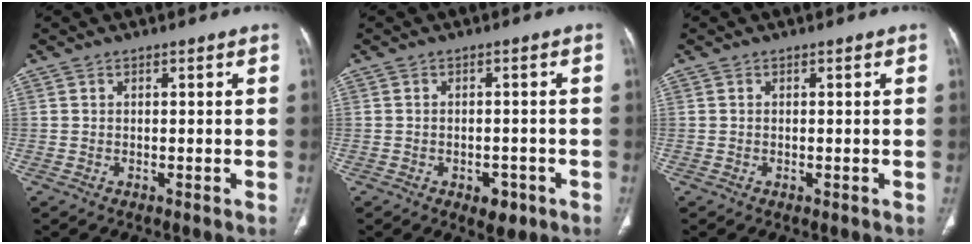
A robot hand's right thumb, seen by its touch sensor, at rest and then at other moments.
{"total": 4.0, "force": [-1.9, 2.4, 2.5], "torque": [-0.020, 0.007, -0.019]}
{"total": 0.0}